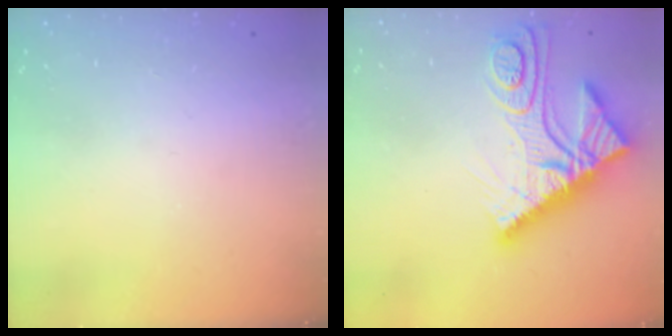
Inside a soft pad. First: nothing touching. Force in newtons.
{"total": 15.3, "press": 15.3, "slide": 1.4}